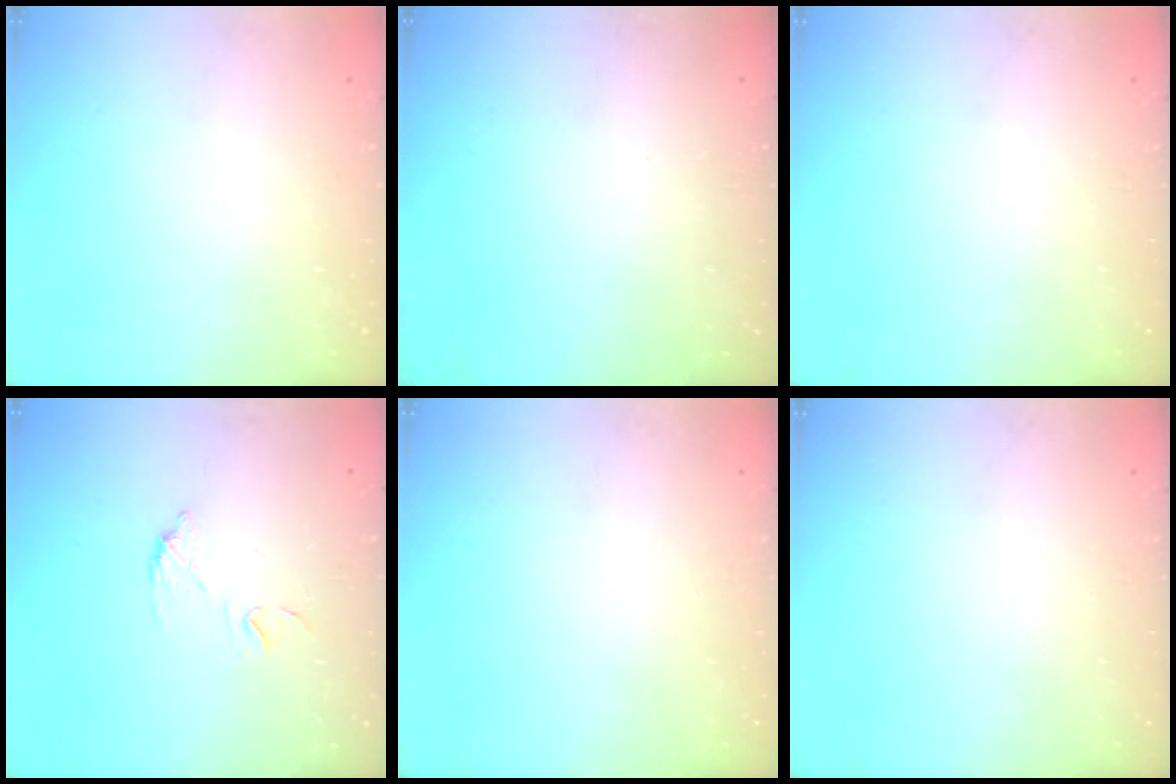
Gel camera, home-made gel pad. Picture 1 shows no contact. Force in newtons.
{"total": 3.3, "press": 3.1, "slide": 1.1}
{"total": 0.0}
{"total": 7.6, "press": 7.6, "slide": 0.4}
{"total": 0.0}
{"total": 0.0}